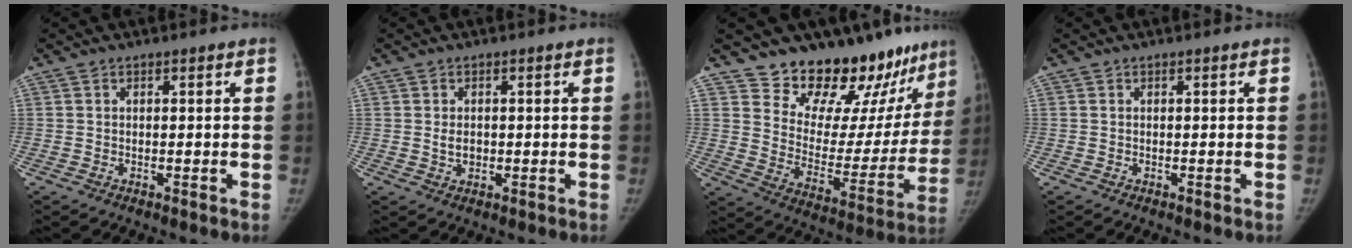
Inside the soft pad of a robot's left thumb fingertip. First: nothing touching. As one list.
[{"total": 2.4, "force": [0.1, 1.7, 1.6], "torque": [-0.021, -0.001, 0.004]}, {"total": 21.1, "force": [17.7, 8.3, 8.1], "torque": [-0.057, -0.135, 0.251]}, {"total": 0.0}]